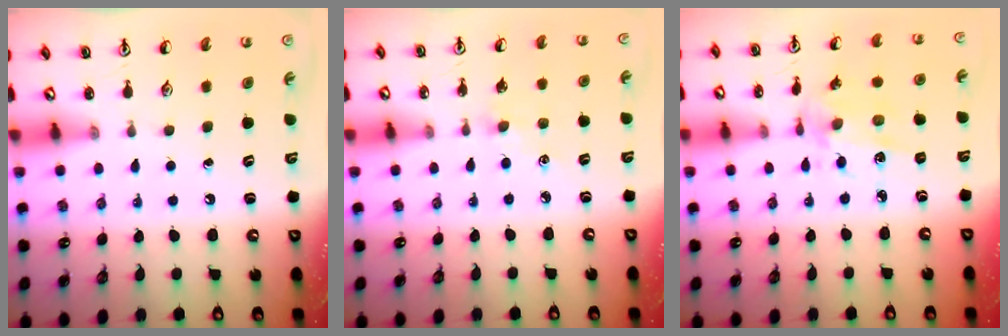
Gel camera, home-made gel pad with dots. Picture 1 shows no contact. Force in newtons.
{"total": 2.0, "press": 2.0, "slide": 0.3}
{"total": 6.3, "press": 6.2, "slide": 1.5}